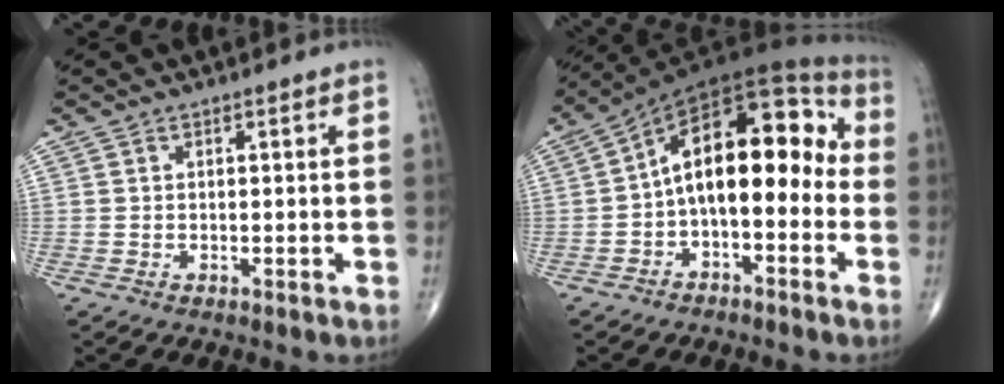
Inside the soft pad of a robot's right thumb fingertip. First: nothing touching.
{"total": 16.2, "force": [-1.2, 8.7, 13.6], "torque": [-0.178, 0.058, -0.029]}